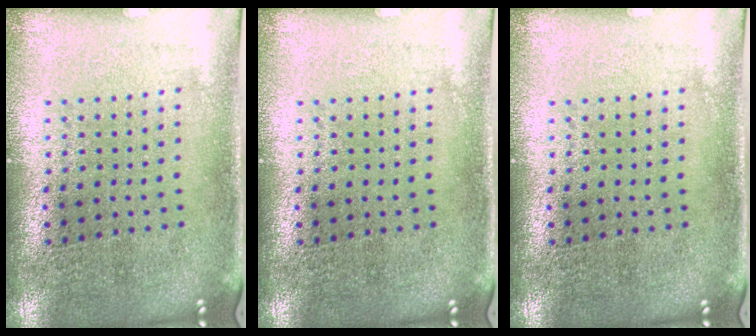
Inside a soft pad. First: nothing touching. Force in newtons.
{"total": 0.0}
{"total": 0.0}